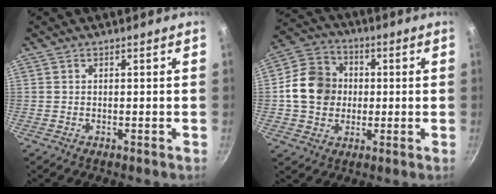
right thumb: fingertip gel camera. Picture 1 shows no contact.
{"total": 12.4, "force": [0.2, 10.7, 6.2], "torque": [-0.085, 0.018, -0.008]}